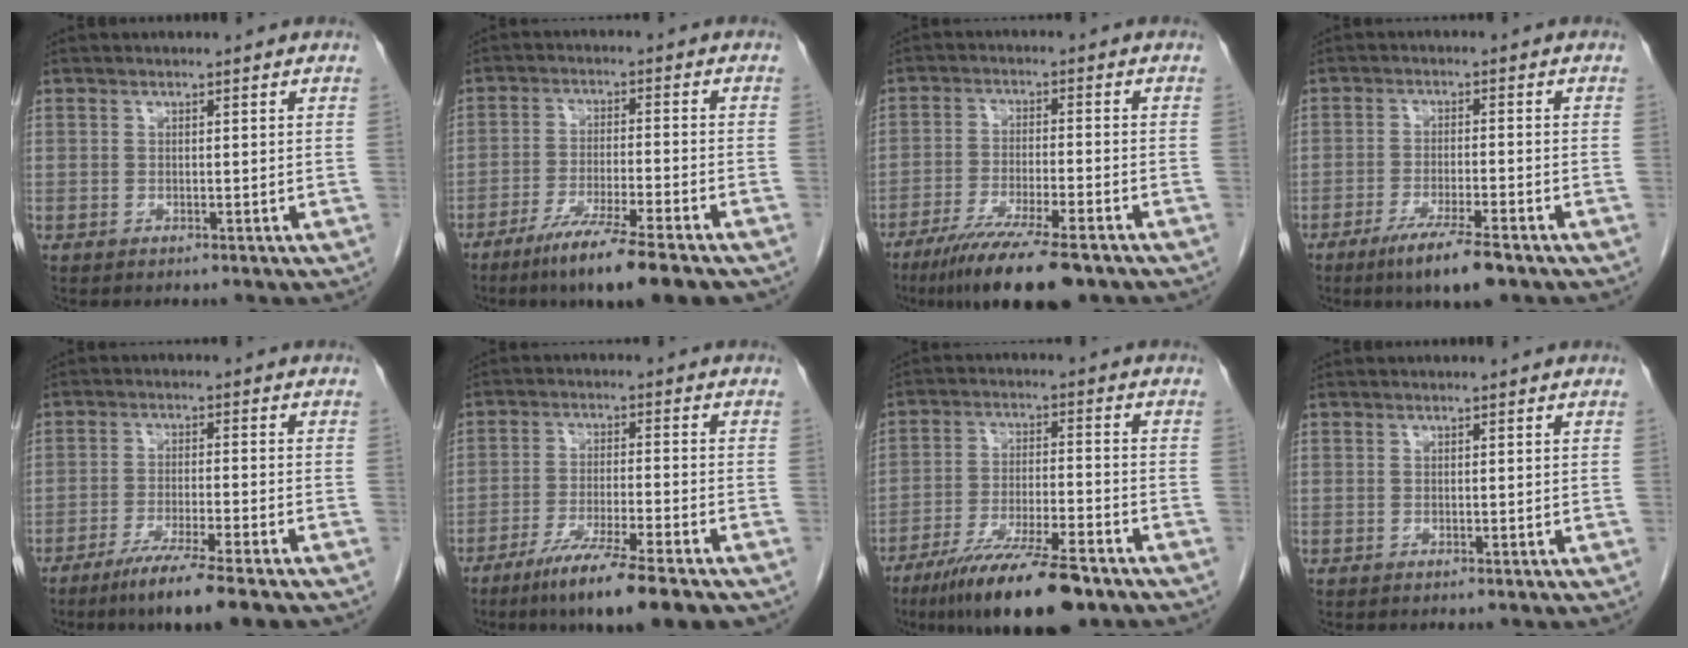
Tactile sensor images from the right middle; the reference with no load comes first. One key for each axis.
{"total": 10.7, "fx": -7.7, "fy": -0.1, "fz": 7.4, "tx": -0.124, "ty": -0.029, "tz": -0.125}
{"total": 12.8, "fx": -9.3, "fy": 1.4, "fz": 8.6, "tx": -0.147, "ty": -0.033, "tz": -0.152}
{"total": 7.4, "fx": -4.9, "fy": 0.4, "fz": 5.5, "tx": -0.100, "ty": -0.018, "tz": -0.084}
{"total": 8.6, "fx": -6.4, "fy": -0.6, "fz": 5.8, "tx": -0.096, "ty": -0.025, "tz": -0.106}
{"total": 11.0, "fx": -7.9, "fy": 0.1, "fz": 7.7, "tx": -0.129, "ty": -0.030, "tz": -0.129}
{"total": 14.5, "fx": -10.5, "fy": 2.1, "fz": 9.7, "tx": -0.167, "ty": -0.031, "tz": -0.179}
{"total": 0.0}